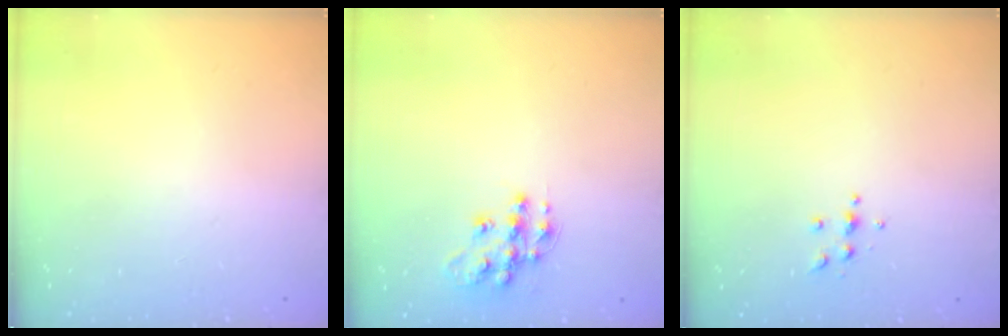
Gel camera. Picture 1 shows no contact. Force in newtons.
{"total": 11.8, "press": 11.8, "slide": 0.7}
{"total": 5.3, "press": 5.3, "slide": 0.5}